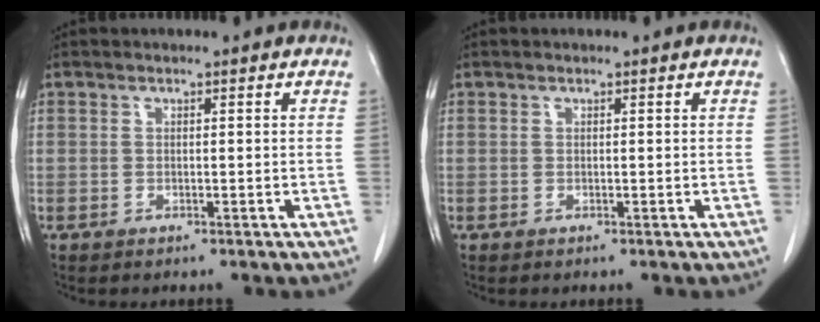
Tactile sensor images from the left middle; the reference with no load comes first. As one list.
[{"total": 0.0}]